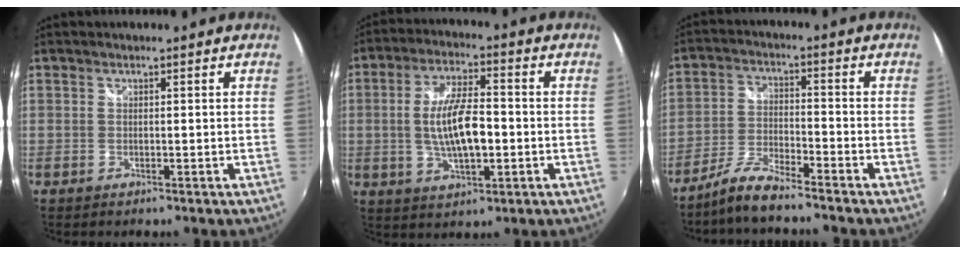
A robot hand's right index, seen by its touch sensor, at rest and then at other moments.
{"total": 11.0, "force": [-1.2, 3.8, 10.3], "torque": [-0.199, 0.001, -0.016]}
{"total": 6.9, "force": [-6.0, 0.7, 3.4], "torque": [-0.075, 0.002, -0.118]}